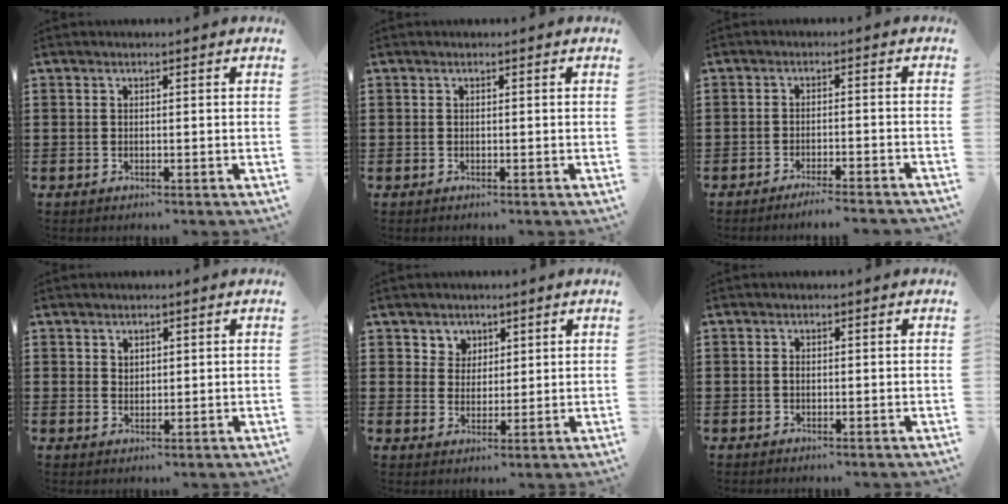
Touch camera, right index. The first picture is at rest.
{"total": 0.0}
{"total": 2.7, "force": [-2.5, -0.4, 0.9], "torque": [-0.015, 0.000, -0.051]}
{"total": 1.6, "force": [1.3, 1.0, 0.3], "torque": [-0.007, 0.004, 0.025]}
{"total": 3.6, "force": [2.0, 2.9, -0.1], "torque": [-0.016, 0.010, 0.036]}
{"total": 0.7, "force": [-0.1, 0.4, 0.5], "torque": [-0.012, -0.001, -0.001]}